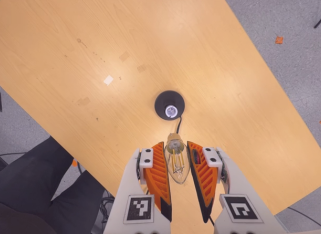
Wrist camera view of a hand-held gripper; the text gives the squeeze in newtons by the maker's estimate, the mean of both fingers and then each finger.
{"total": 12.0, "left": 12.0, "right": 12.0}